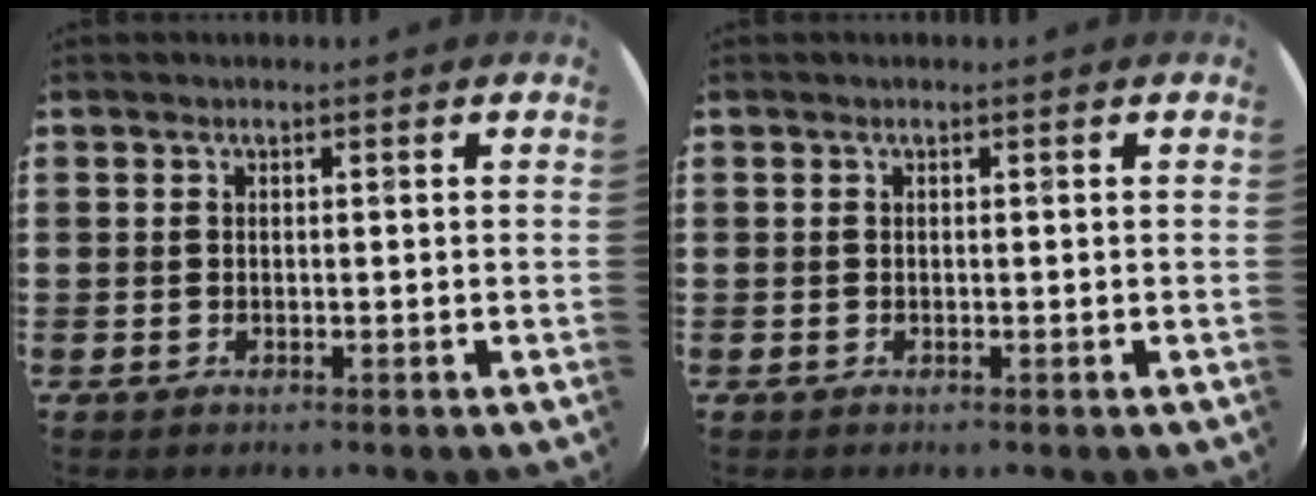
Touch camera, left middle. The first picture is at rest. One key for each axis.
{"total": 0.0}